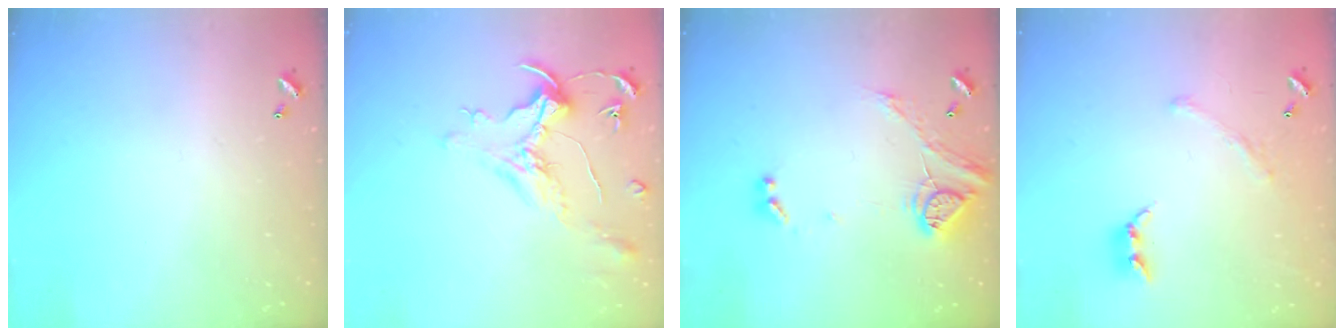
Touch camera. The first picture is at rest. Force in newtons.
{"total": 1.6, "press": 1.4, "slide": 0.7}
{"total": 17.3, "press": 17.3, "slide": 0.8}
{"total": 1.6, "press": 1.1, "slide": 1.1}